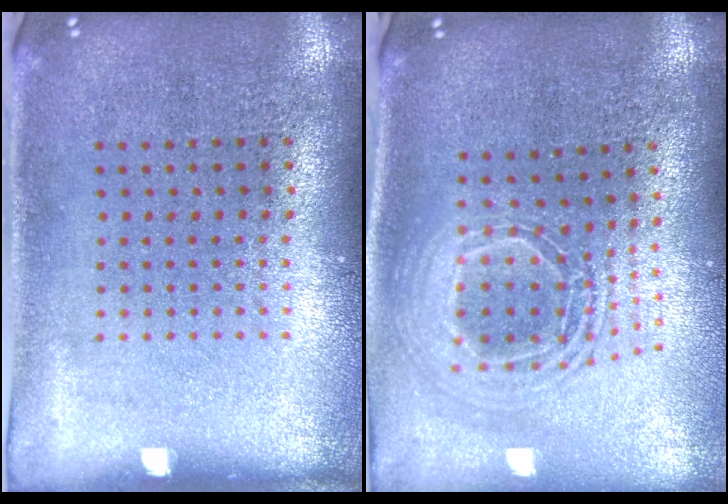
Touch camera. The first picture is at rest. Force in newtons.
{"total": 2.0, "press": 1.7, "slide": 1.2}